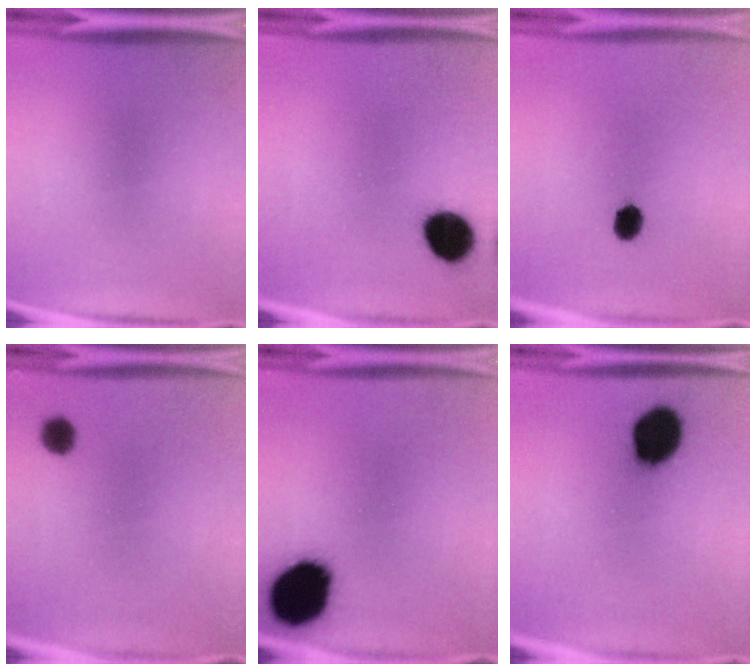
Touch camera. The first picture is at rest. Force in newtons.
{"total": 9.2}
{"total": 3.8}
{"total": 4.1}
{"total": 18.5}
{"total": 13.1}